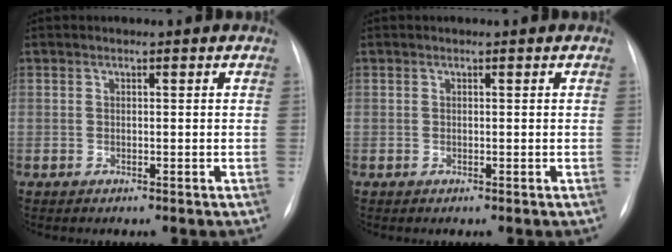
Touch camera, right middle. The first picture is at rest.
{"total": 0.0}